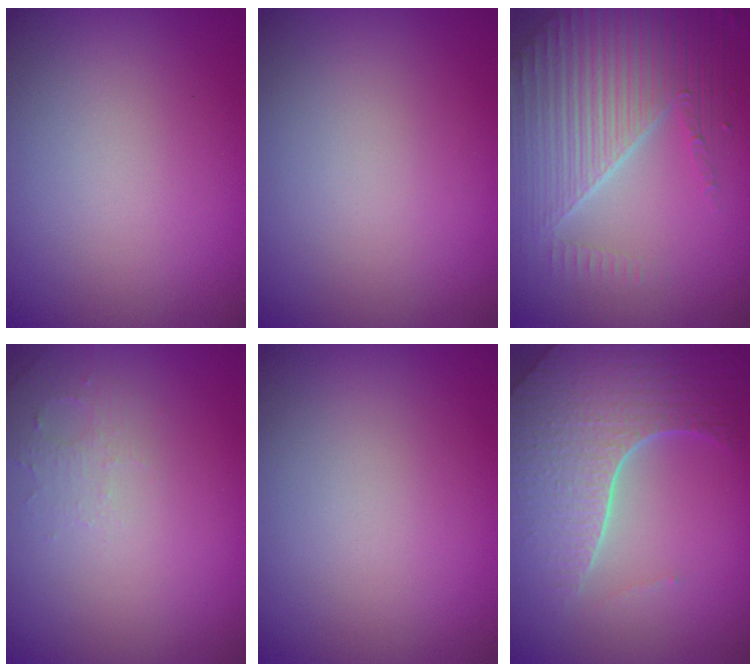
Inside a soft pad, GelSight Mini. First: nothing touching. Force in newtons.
{"total": 0.0}
{"total": 8.6, "press": 5.7, "slide": 6.5}
{"total": 1.6, "press": 1.5, "slide": 0.4}
{"total": 0.0}
{"total": 8.3, "press": 5.8, "slide": 6.0}